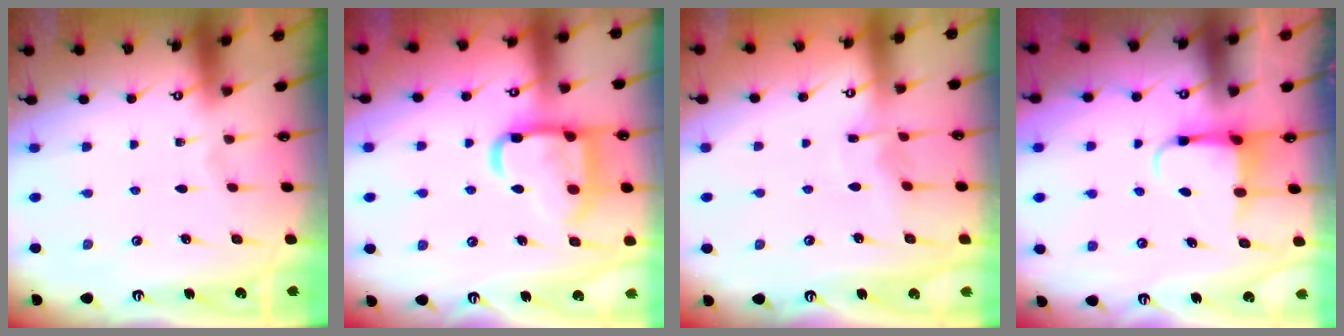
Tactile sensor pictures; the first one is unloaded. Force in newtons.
{"total": 17.5, "press": 17.4, "slide": 1.6}
{"total": 5.0, "press": 5.0, "slide": 0.8}
{"total": 4.0, "press": 3.9, "slide": 0.4}